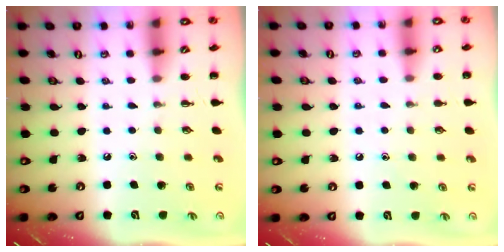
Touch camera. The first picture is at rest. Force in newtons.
{"total": 5.7, "press": 5.4, "slide": 1.8}